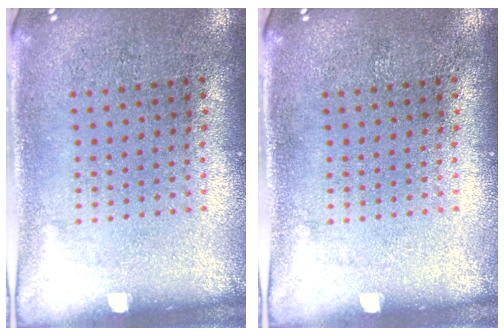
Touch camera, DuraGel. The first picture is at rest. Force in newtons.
{"total": 0.0}